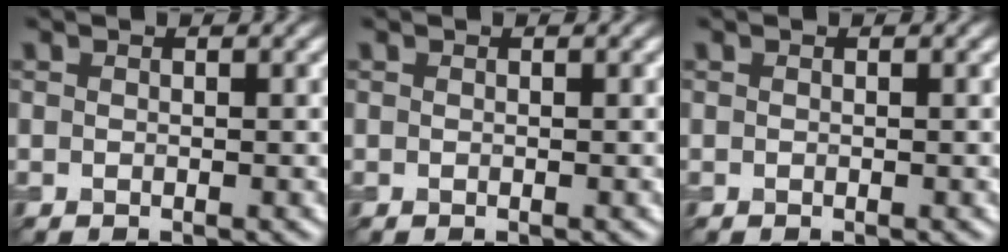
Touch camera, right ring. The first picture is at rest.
{"total": 0.0}
{"total": 0.0}